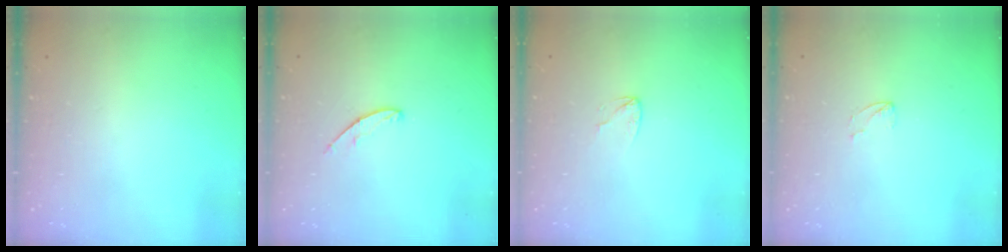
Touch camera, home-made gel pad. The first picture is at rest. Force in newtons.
{"total": 5.9, "press": 5.9, "slide": 0.6}
{"total": 3.8, "press": 3.8, "slide": 0.2}
{"total": 2.8, "press": 2.8, "slide": 0.3}